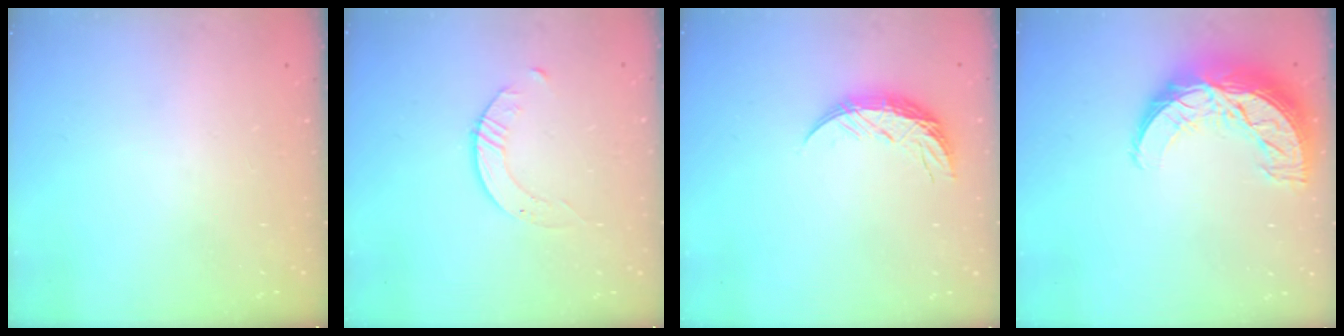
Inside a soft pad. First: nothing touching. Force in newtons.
{"total": 2.8, "press": 2.8, "slide": 0.3}
{"total": 8.2, "press": 8.2, "slide": 0.8}
{"total": 14.7, "press": 14.7, "slide": 1.0}